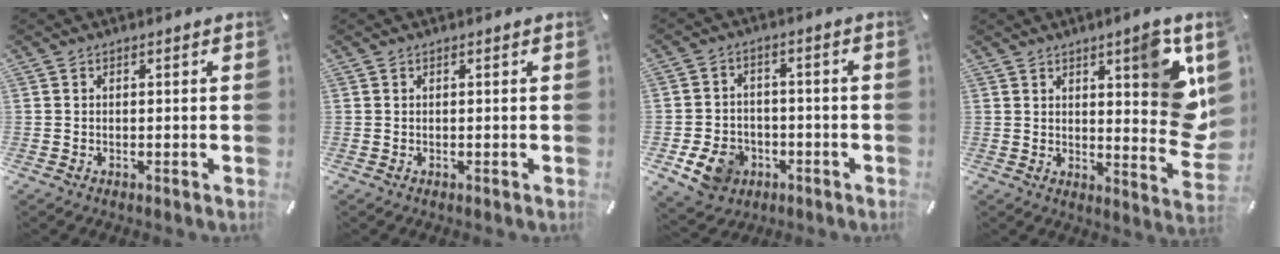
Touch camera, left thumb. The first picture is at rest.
{"total": 0.0}
{"total": 9.3, "force": [-3.8, 7.4, 4.1], "torque": [-0.088, 0.029, -0.066]}
{"total": 13.5, "force": [5.4, 4.1, 11.6], "torque": [-0.134, -0.048, 0.090]}